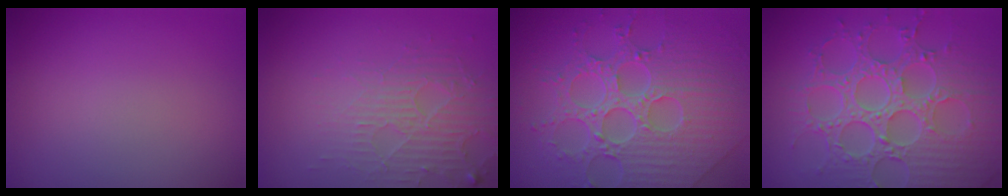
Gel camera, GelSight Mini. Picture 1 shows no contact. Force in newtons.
{"total": 3.8, "press": 2.9, "slide": 2.4}
{"total": 9.1, "press": 6.6, "slide": 6.2}
{"total": 8.7, "press": 6.4, "slide": 5.9}